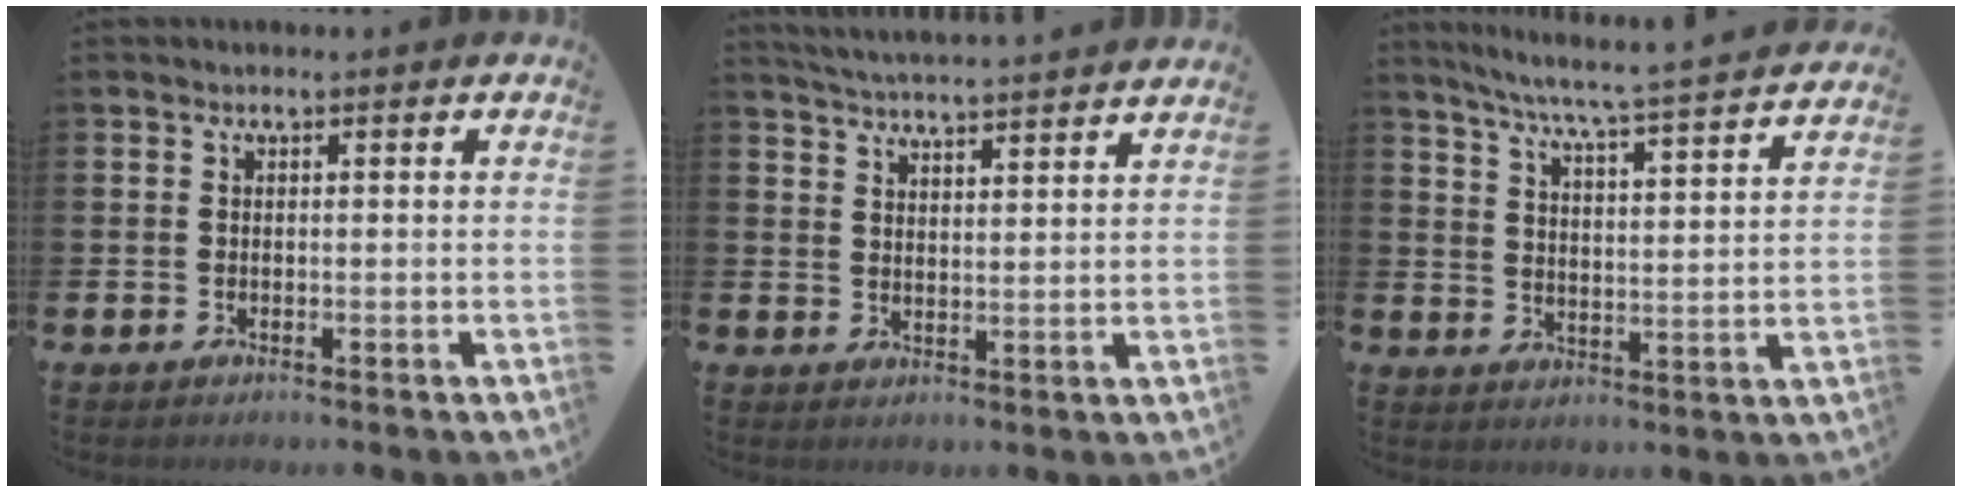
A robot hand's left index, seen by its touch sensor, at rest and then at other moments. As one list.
[{"total": 4.7, "force": [4.7, -0.6, 0.2], "torque": [-0.019, -0.033, 0.083]}, {"total": 6.4, "force": [6.0, -0.4, 2.3], "torque": [-0.066, -0.052, 0.098]}]